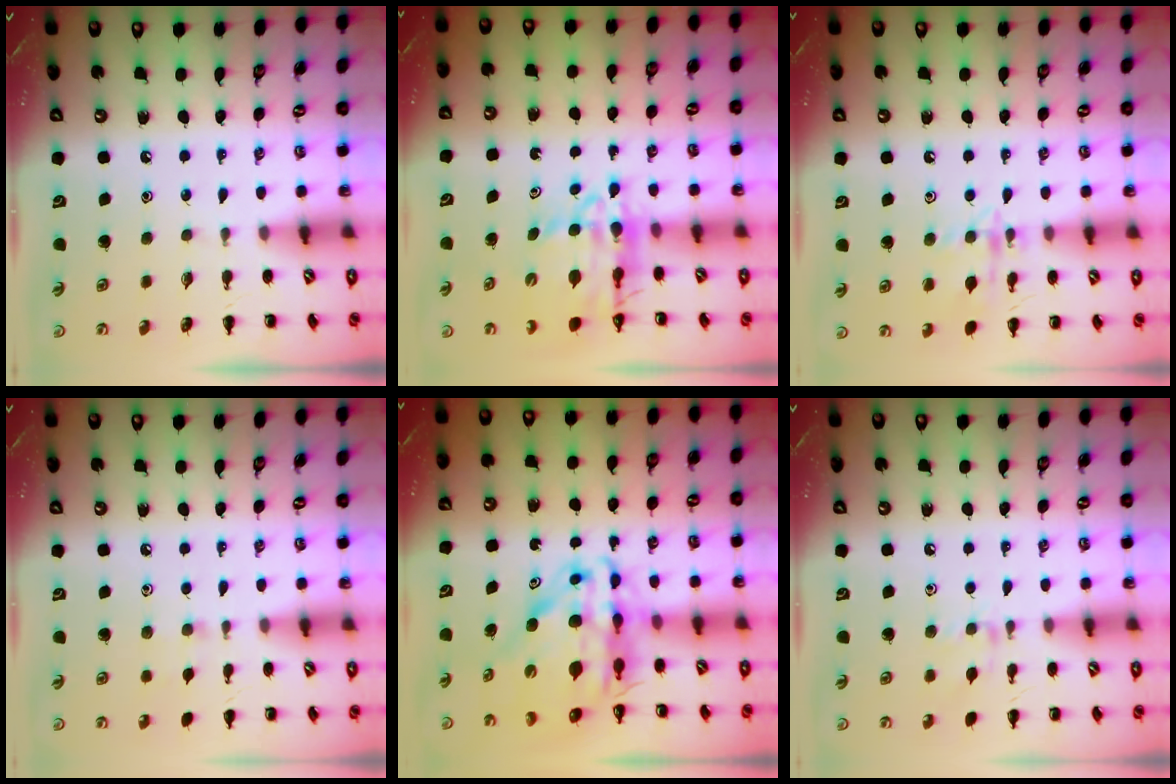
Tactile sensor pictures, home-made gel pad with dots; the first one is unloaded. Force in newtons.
{"total": 12.7, "press": 12.1, "slide": 4.0}
{"total": 11.7, "press": 11.7, "slide": 0.8}
{"total": 5.2, "press": 4.8, "slide": 1.8}
{"total": 15.1, "press": 14.5, "slide": 4.3}
{"total": 6.5, "press": 6.4, "slide": 1.3}